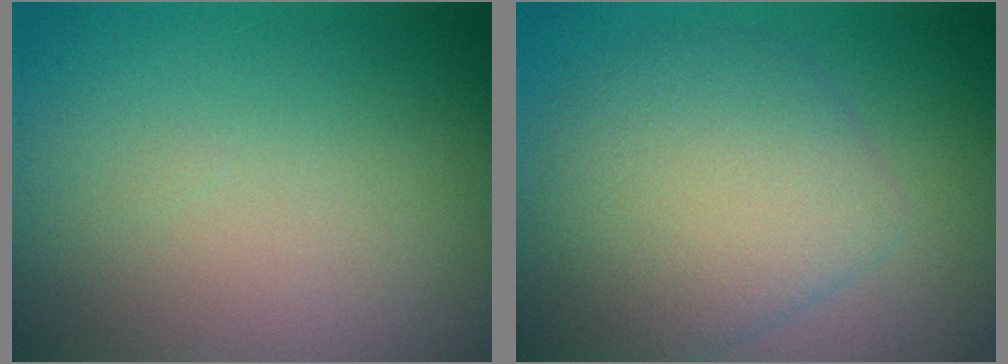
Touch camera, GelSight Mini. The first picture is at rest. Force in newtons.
{"total": 6.4, "press": 6.4, "slide": 0.3}